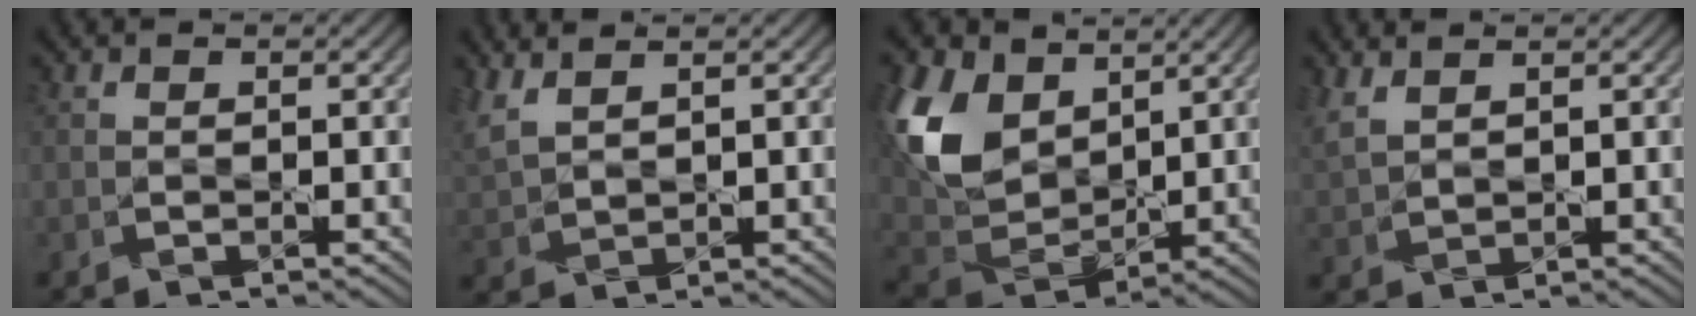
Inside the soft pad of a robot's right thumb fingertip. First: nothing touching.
{"total": 4.4, "force": [3.3, 1.4, 2.6], "torque": [-0.082, 0.011, 0.075]}
{"total": 13.1, "force": [5.2, 8.6, 8.4], "torque": [-0.227, 0.017, 0.098]}
{"total": 3.4, "force": [2.5, 1.1, 2.0], "torque": [-0.063, 0.009, 0.059]}